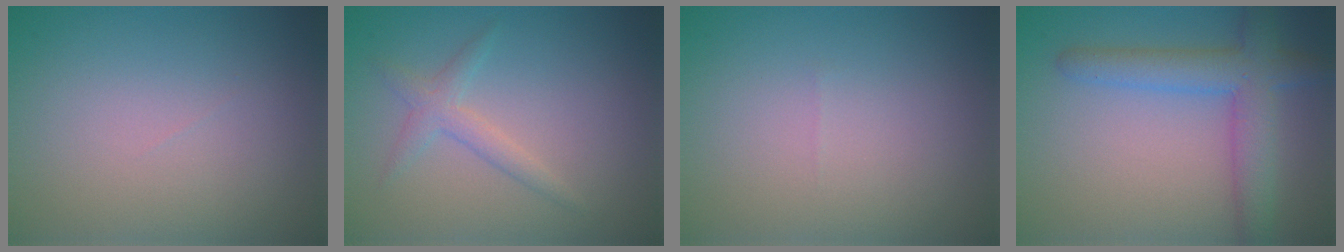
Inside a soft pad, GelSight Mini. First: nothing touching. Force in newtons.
{"total": 1.8, "press": 1.8, "slide": 0.1}
{"total": 0.0}
{"total": 4.9, "press": 4.9, "slide": 0.3}